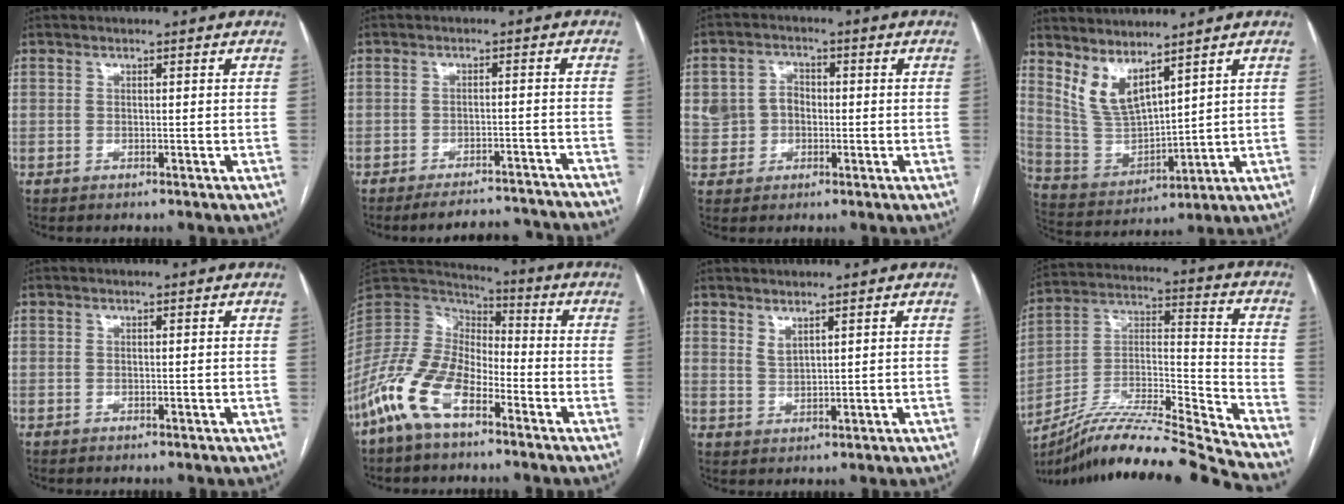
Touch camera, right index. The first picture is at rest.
{"total": 13.4, "force": [-13.1, 0.1, 2.9], "torque": [-0.024, -0.002, -0.156]}
{"total": 5.3, "force": [-0.3, 4.9, 1.9], "torque": [-0.044, 0.022, -0.002]}
{"total": 8.2, "force": [6.2, 2.3, 4.9], "torque": [-0.109, -0.011, 0.148]}
{"total": 0.0}
{"total": 13.2, "force": [-7.5, 5.7, 9.2], "torque": [-0.210, 0.003, -0.153]}
{"total": 0.7, "force": [0.6, 0.1, 0.4], "torque": [-0.011, -0.005, 0.014]}
{"total": 21.6, "force": [-19.2, -2.0, 9.6], "torque": [-0.180, 0.001, -0.337]}